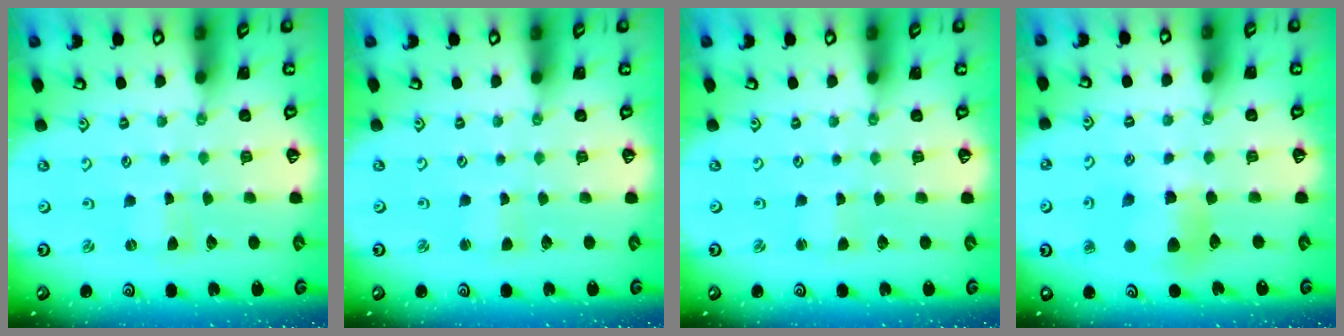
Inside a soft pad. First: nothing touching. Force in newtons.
{"total": 1.6, "press": 1.6, "slide": 0.3}
{"total": 0.8, "press": 0.8, "slide": 0.0}
{"total": 8.8, "press": 8.7, "slide": 0.6}